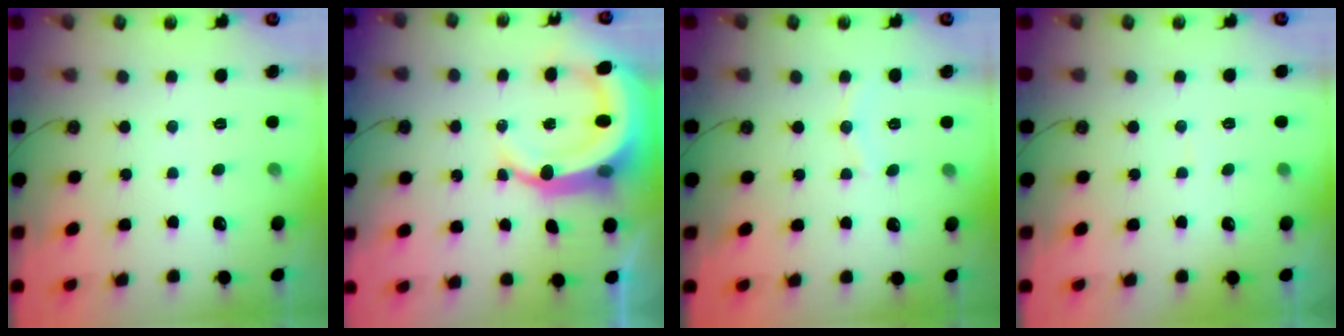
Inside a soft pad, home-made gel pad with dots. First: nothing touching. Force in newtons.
{"total": 12.4, "press": 12.2, "slide": 2.5}
{"total": 4.7, "press": 4.7, "slide": 0.5}
{"total": 2.6, "press": 2.0, "slide": 1.6}